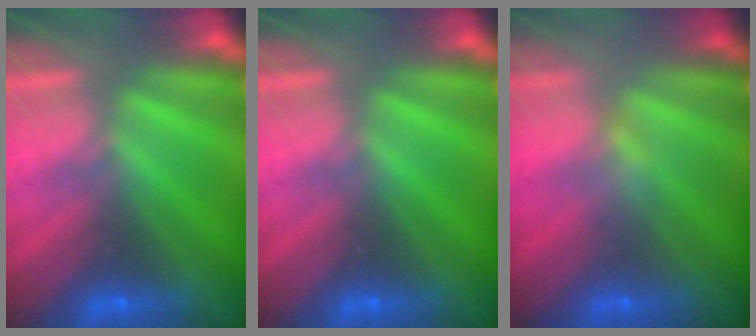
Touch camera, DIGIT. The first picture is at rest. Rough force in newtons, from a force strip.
{"total": 0.0}
{"total": 2.4}